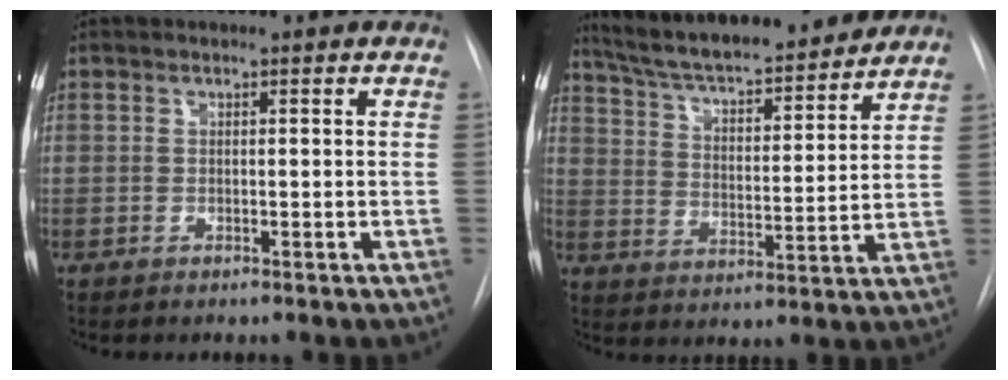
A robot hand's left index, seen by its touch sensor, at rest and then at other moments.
{"total": 19.9, "force": [17.8, 3.2, 8.3], "torque": [-0.141, 0.005, 0.270]}